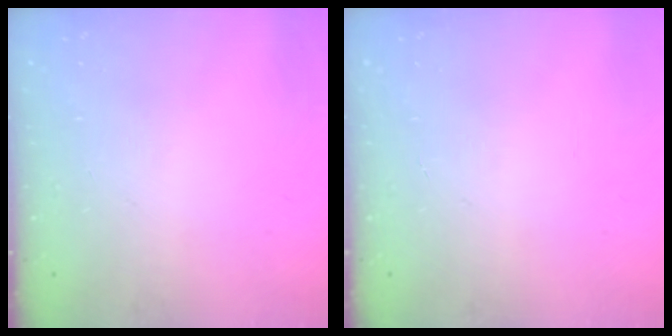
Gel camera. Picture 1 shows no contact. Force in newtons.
{"total": 0.0}